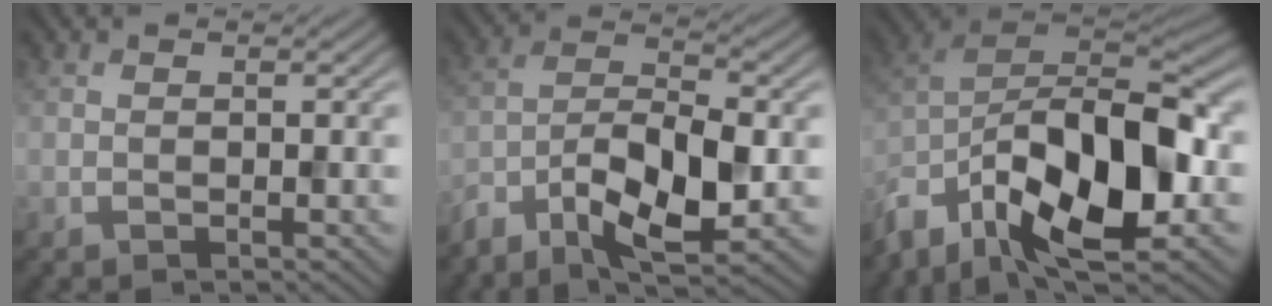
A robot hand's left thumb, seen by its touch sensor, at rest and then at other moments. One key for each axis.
{"total": 9.9, "fx": -5.2, "fy": 3.9, "fz": 7.4, "tx": -0.135, "ty": -0.008, "tz": -0.105}
{"total": 17.0, "fx": -8.7, "fy": 8.1, "fz": 12.1, "tx": -0.238, "ty": -0.019, "tz": -0.166}